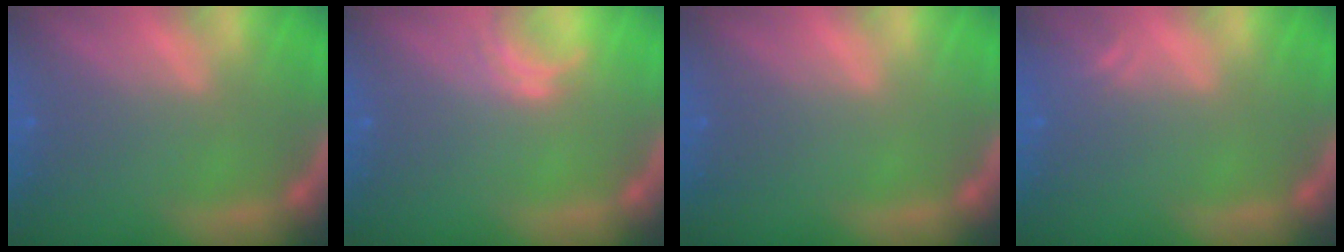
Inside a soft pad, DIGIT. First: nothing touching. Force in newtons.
{"total": 1.5}
{"total": 0.0}
{"total": 1.5}